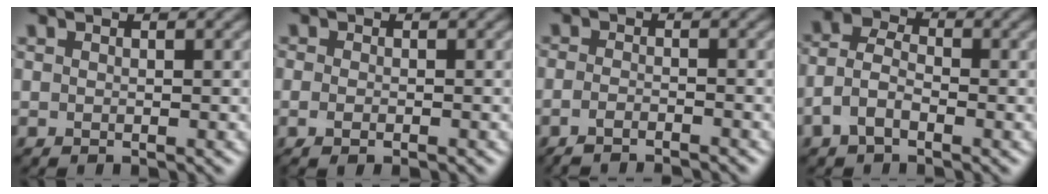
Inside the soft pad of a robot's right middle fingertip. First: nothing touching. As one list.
[{"total": 1.7, "force": [-0.6, 0.6, 1.4], "torque": [-0.027, -0.008, -0.007]}, {"total": 2.3, "force": [-1.8, 0.6, 1.4], "torque": [-0.019, -0.004, -0.037]}, {"total": 3.5, "force": [-1.5, 2.1, 2.4], "torque": [-0.054, 0.010, -0.041]}]